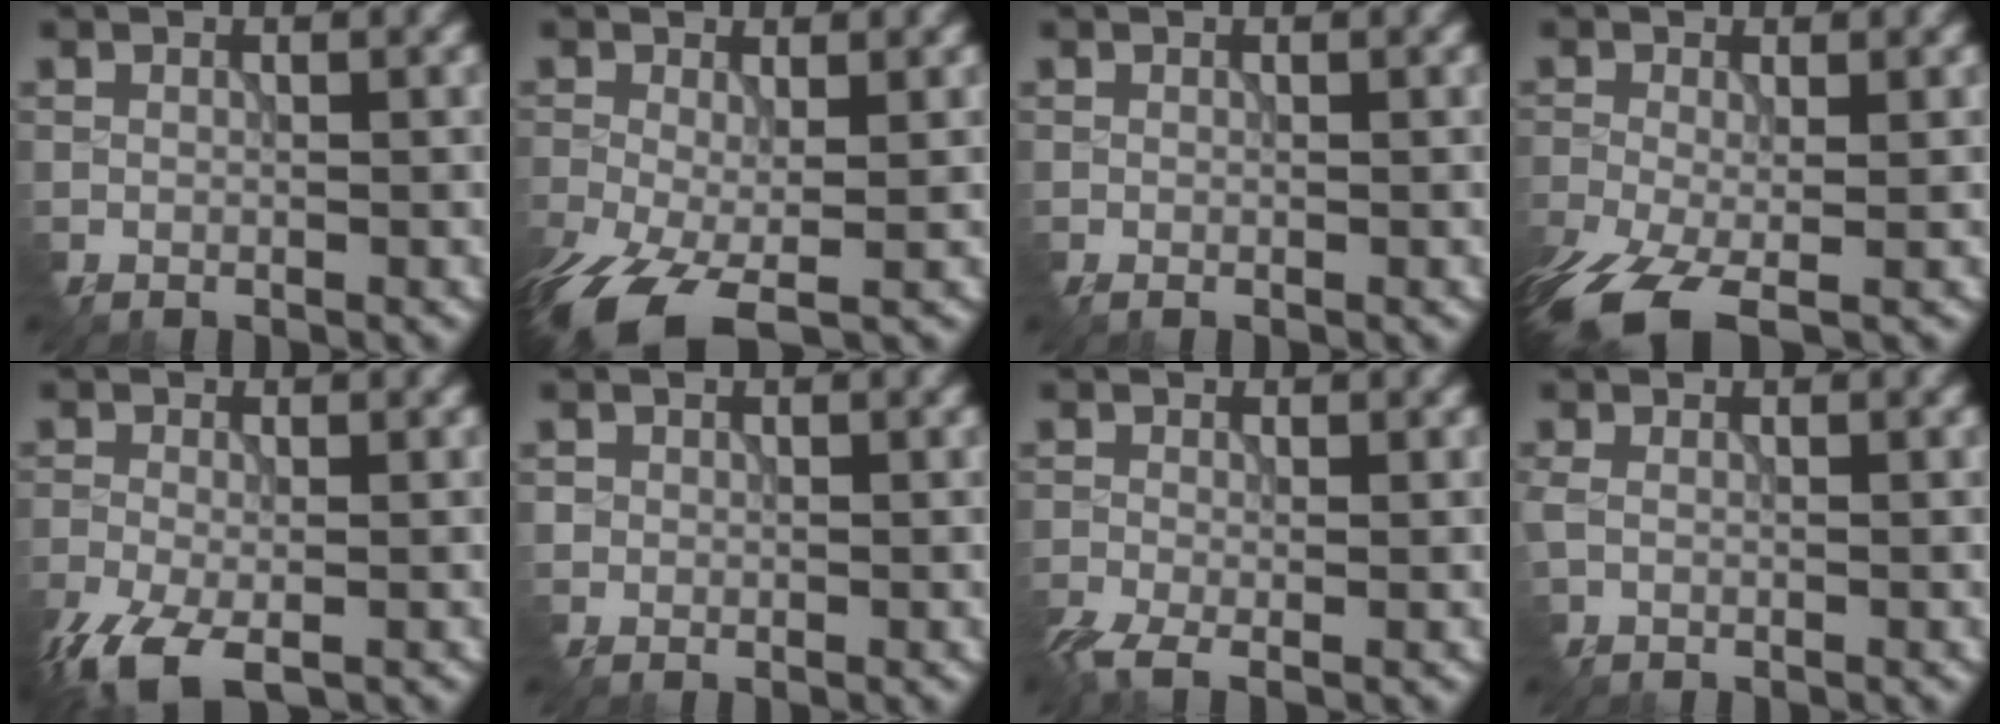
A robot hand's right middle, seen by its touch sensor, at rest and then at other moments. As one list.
[{"total": 7.8, "force": [-4.5, 3.4, 5.4], "torque": [-0.139, -0.041, -0.076]}, {"total": 0.0}, {"total": 7.9, "force": [-4.9, 3.3, 5.3], "torque": [-0.133, -0.040, -0.089]}, {"total": 6.2, "force": [-4.0, 2.7, 4.0], "torque": [-0.100, -0.020, -0.078]}, {"total": 0.9, "force": [0.0, 0.9, 0.0], "torque": [-0.003, -0.001, 0.001]}, {"total": 3.4, "force": [-2.2, 1.3, 2.3], "torque": [-0.057, -0.011, -0.048]}, {"total": 1.3, "force": [-0.1, 0.8, 1.0], "torque": [-0.032, 0.003, -0.005]}]